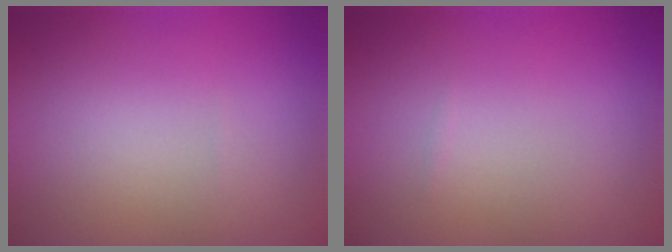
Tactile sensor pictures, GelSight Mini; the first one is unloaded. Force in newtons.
{"total": 0.0}